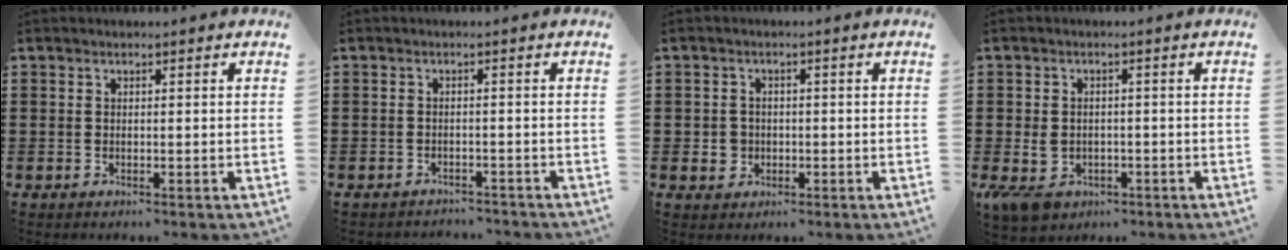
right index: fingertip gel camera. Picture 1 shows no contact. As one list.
[{"total": 1.6, "force": [-1.6, 0.2, 0.0], "torque": [-0.006, 0.001, -0.035]}, {"total": 2.3, "force": [-0.6, 2.2, 0.6], "torque": [-0.018, 0.005, -0.014]}, {"total": 3.2, "force": [-1.6, 2.3, 1.7], "torque": [-0.056, -0.007, -0.037]}]